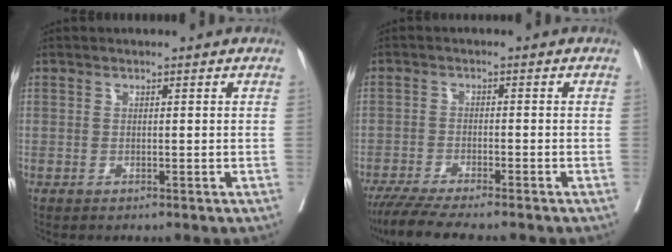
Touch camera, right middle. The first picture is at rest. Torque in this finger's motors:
{"motor_torque": [0.36, -0.38, 0.11, 0.06]}